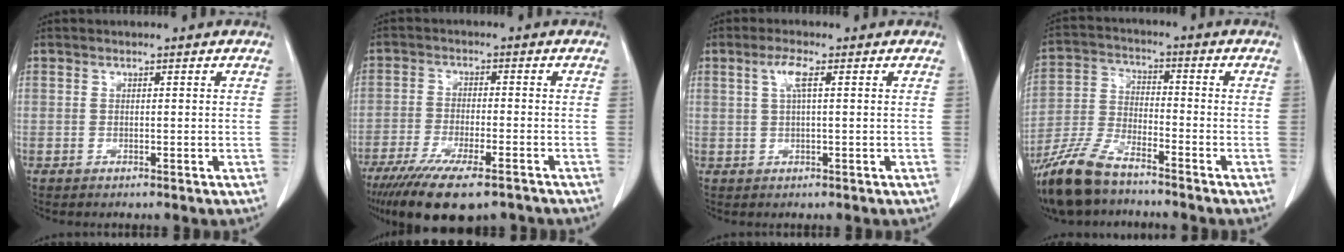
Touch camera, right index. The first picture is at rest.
{"total": 15.1, "force": [-10.9, 4.1, 9.6], "torque": [-0.169, -0.028, -0.176]}
{"total": 3.3, "force": [1.1, 0.8, 3.0], "torque": [-0.066, 0.010, 0.023]}
{"total": 13.1, "force": [-9.9, 4.4, 7.4], "torque": [-0.162, -0.017, -0.192]}